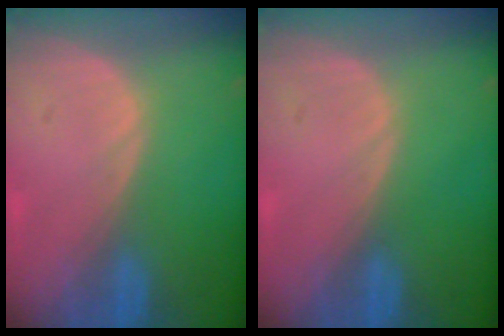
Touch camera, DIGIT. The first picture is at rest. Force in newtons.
{"total": 0.0}